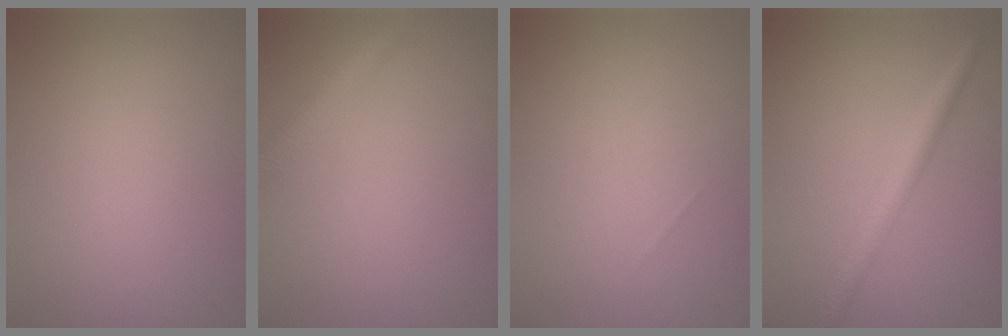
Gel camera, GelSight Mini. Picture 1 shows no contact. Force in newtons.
{"total": 2.6, "press": 2.6, "slide": 0.1}
{"total": 0.0}
{"total": 3.2, "press": 3.2, "slide": 0.2}